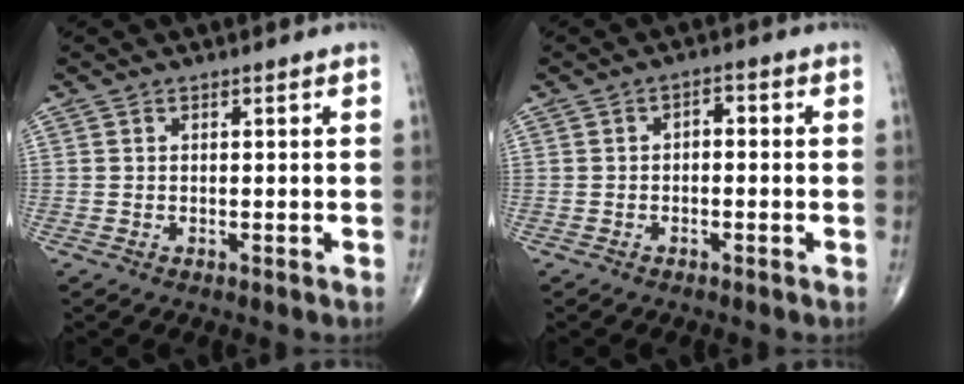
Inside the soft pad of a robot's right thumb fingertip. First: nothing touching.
{"total": 2.2, "force": [-0.4, 1.4, 1.7], "torque": [-0.012, 0.017, -0.014]}